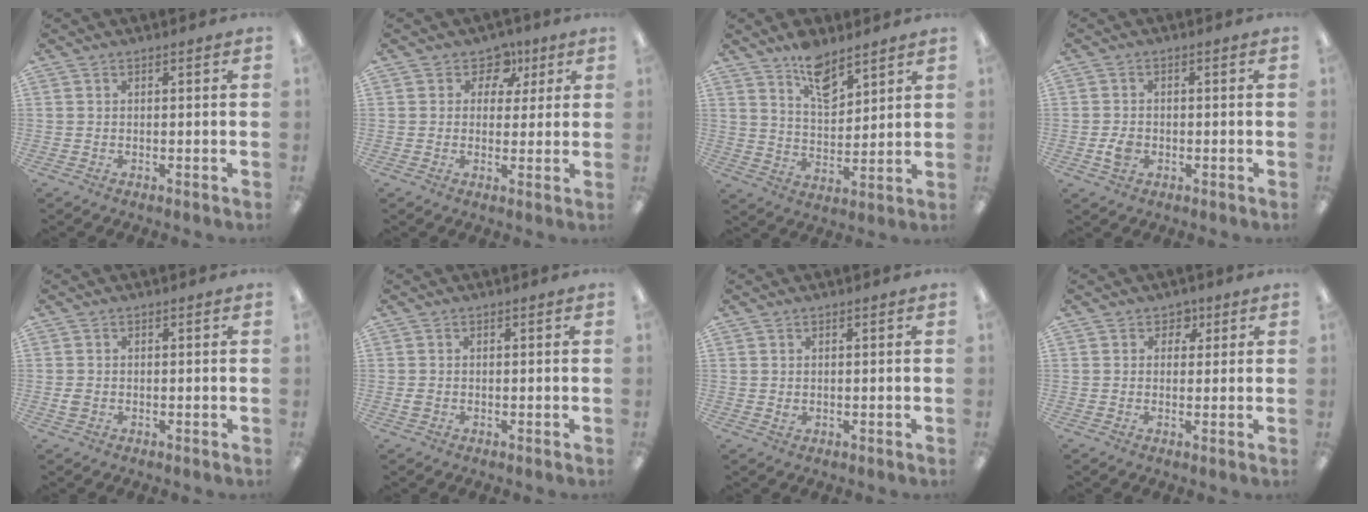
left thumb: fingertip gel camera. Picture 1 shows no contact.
{"total": 6.5, "force": [3.0, 5.2, 2.4], "torque": [-0.025, -0.012, 0.049]}
{"total": 9.1, "force": [7.1, 4.1, 3.9], "torque": [-0.059, -0.041, 0.125]}
{"total": 3.2, "force": [-0.9, 2.5, 1.8], "torque": [-0.029, 0.006, -0.014]}
{"total": 1.7, "force": [-0.3, 1.3, 0.9], "torque": [-0.016, 0.004, -0.006]}
{"total": 1.2, "force": [-0.3, 1.0, 0.6], "torque": [-0.011, 0.004, -0.006]}
{"total": 1.1, "force": [0.3, 0.8, 0.6], "torque": [-0.004, 0.000, 0.002]}
{"total": 3.4, "force": [1.6, 2.8, 1.1], "torque": [-0.005, -0.003, 0.024]}